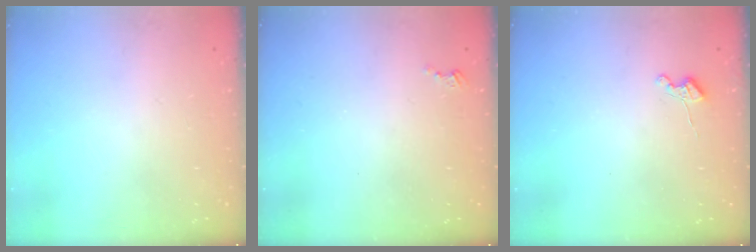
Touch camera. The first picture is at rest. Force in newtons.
{"total": 2.5, "press": 2.5, "slide": 0.3}
{"total": 3.7, "press": 3.7, "slide": 0.4}